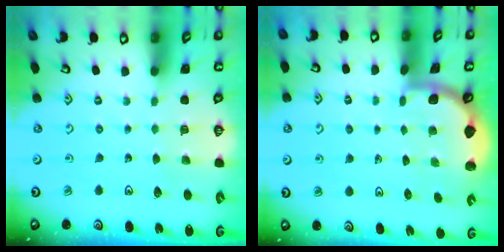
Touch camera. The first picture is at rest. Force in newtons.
{"total": 1.8, "press": 1.8, "slide": 0.0}